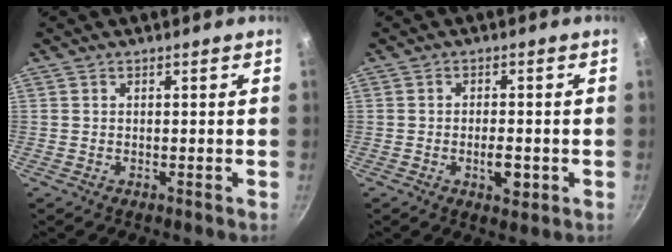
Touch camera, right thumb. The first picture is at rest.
{"total": 4.5, "force": [-1.3, 2.1, 3.8], "torque": [-0.053, 0.006, -0.019]}